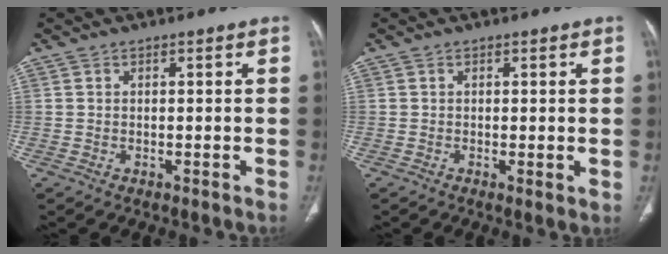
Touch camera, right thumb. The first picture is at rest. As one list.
[{"total": 1.4, "force": [0.0, 0.4, 1.3], "torque": [-0.026, -0.008, 0.001]}]